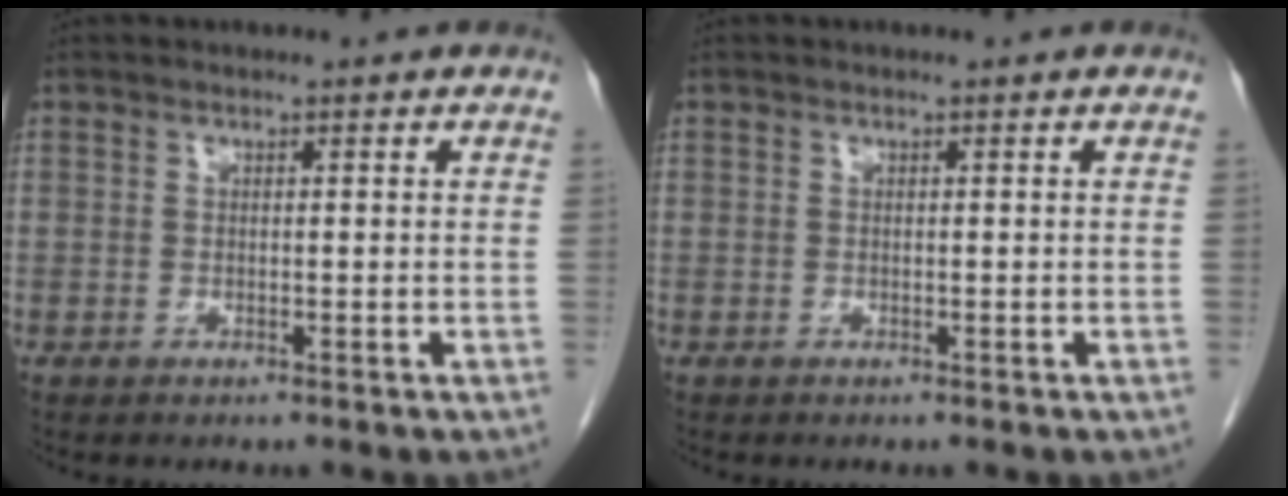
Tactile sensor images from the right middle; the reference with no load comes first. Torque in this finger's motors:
{"motor_torque": [0.65, -0.50, 0.08, 0.01]}